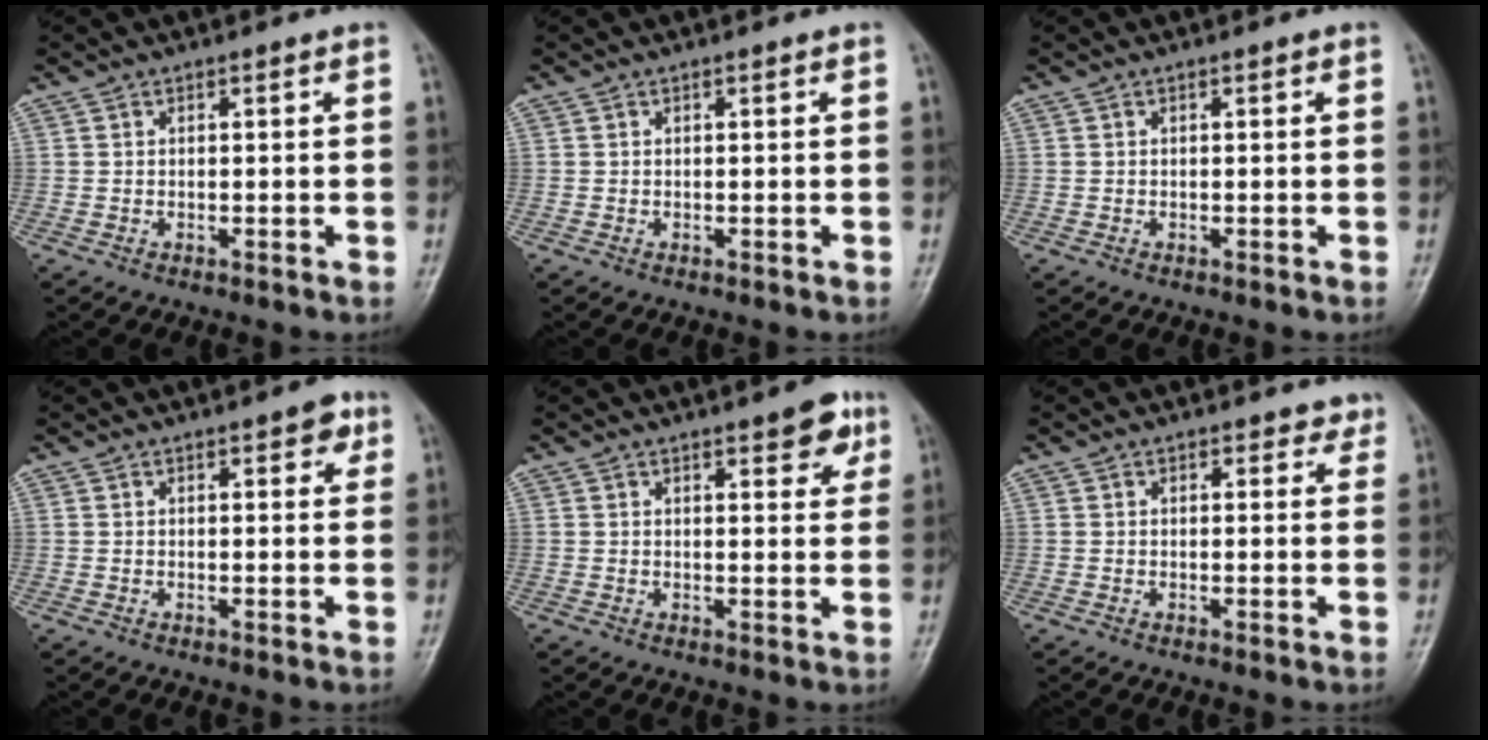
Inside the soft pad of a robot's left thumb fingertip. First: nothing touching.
{"total": 0.0}
{"total": 0.0}
{"total": 3.3, "force": [1.7, 1.5, 2.4], "torque": [-0.015, -0.002, 0.015]}
{"total": 6.3, "force": [3.5, 2.5, 4.6], "torque": [-0.034, -0.014, 0.038]}
{"total": 2.3, "force": [1.7, 1.4, 0.7], "torque": [0.017, -0.006, 0.014]}